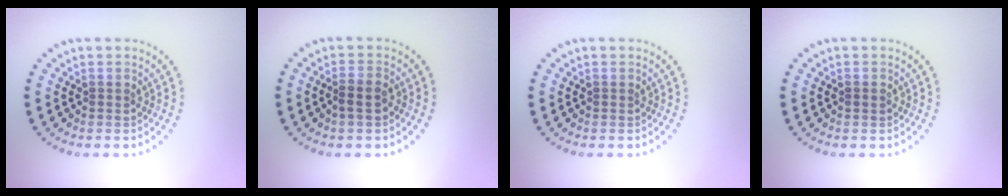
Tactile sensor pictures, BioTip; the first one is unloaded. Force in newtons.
{"total": 2.0, "press": 1.9, "slide": 0.8}
{"total": 0.0}
{"total": 0.7, "press": 0.7, "slide": 0.2}